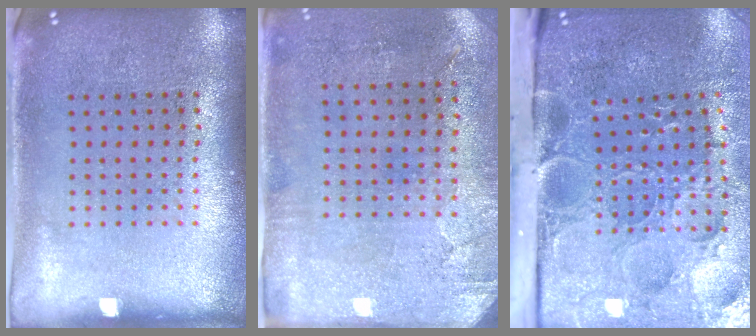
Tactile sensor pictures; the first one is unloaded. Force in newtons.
{"total": 2.9, "press": 2.4, "slide": 1.7}
{"total": 5.5, "press": 4.2, "slide": 3.5}